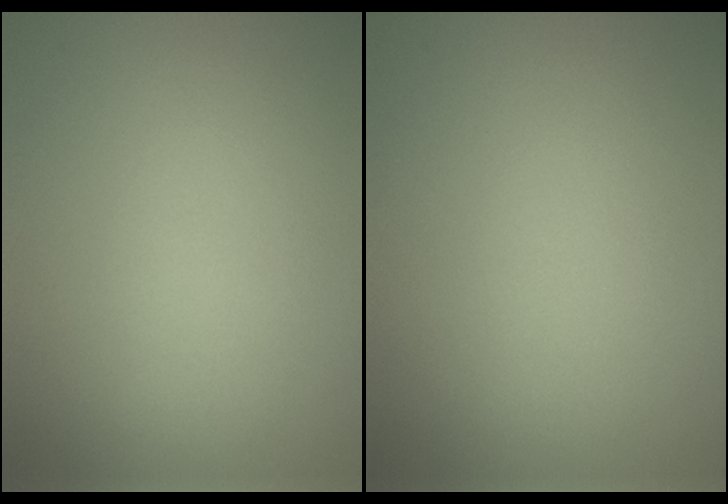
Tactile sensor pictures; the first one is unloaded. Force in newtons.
{"total": 0.0}